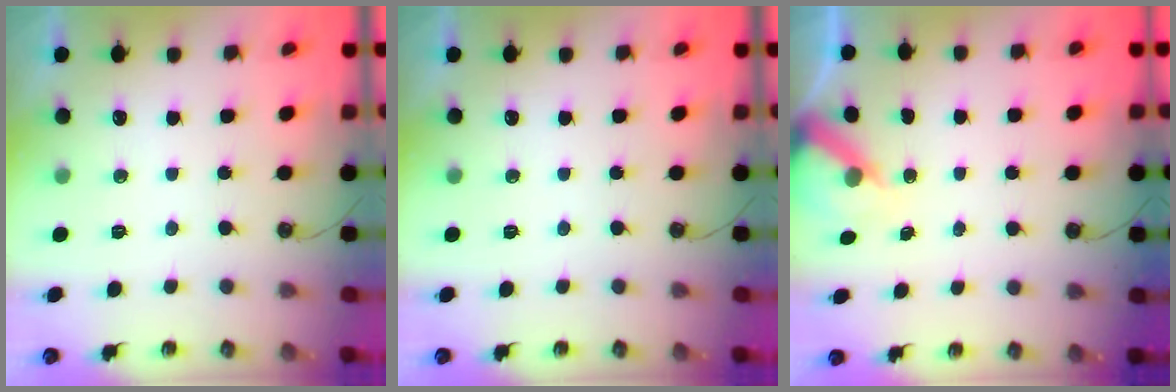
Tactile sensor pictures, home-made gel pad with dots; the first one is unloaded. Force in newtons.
{"total": 0.0}
{"total": 6.7, "press": 6.6, "slide": 0.6}